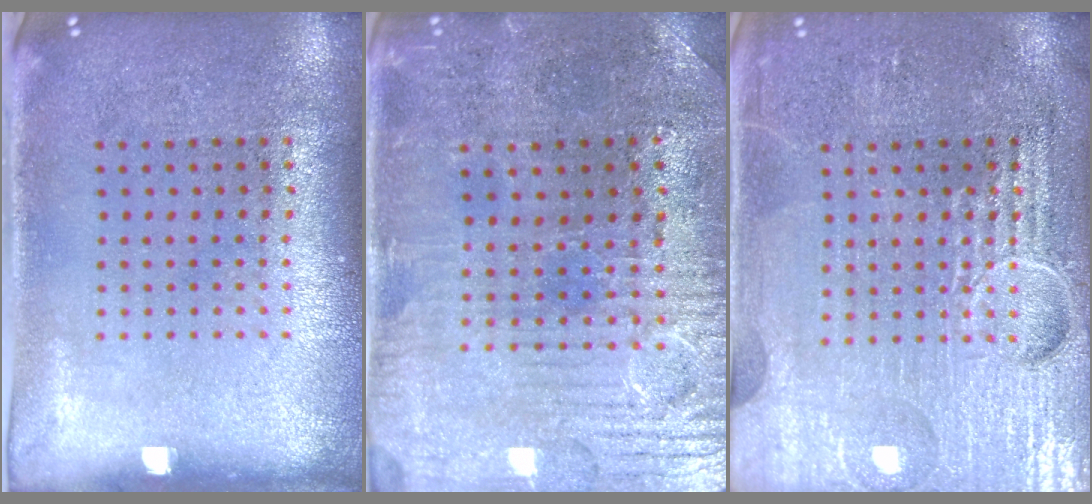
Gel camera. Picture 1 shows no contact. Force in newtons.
{"total": 1.7, "press": 1.7, "slide": 0.5}
{"total": 7.2, "press": 7.2, "slide": 0.9}